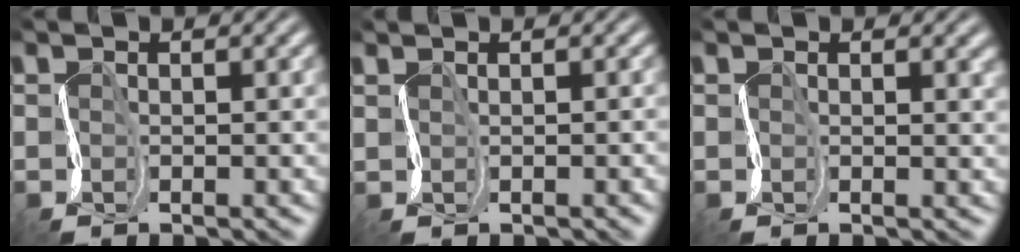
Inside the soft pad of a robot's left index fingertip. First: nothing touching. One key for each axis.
{"total": 0.7, "fx": 0.6, "fy": 0.2, "fz": -0.2, "tx": 0.012, "ty": 0.002, "tz": 0.013}
{"total": 1.7, "fx": 0.7, "fy": 0.9, "fz": 1.3, "tx": -0.004, "ty": 0.004, "tz": 0.007}